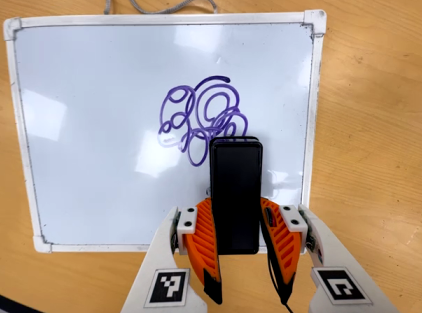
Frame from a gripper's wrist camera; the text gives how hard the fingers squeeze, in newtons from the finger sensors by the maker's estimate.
{"total": 4.6, "left": 3.4, "right": 5.8}